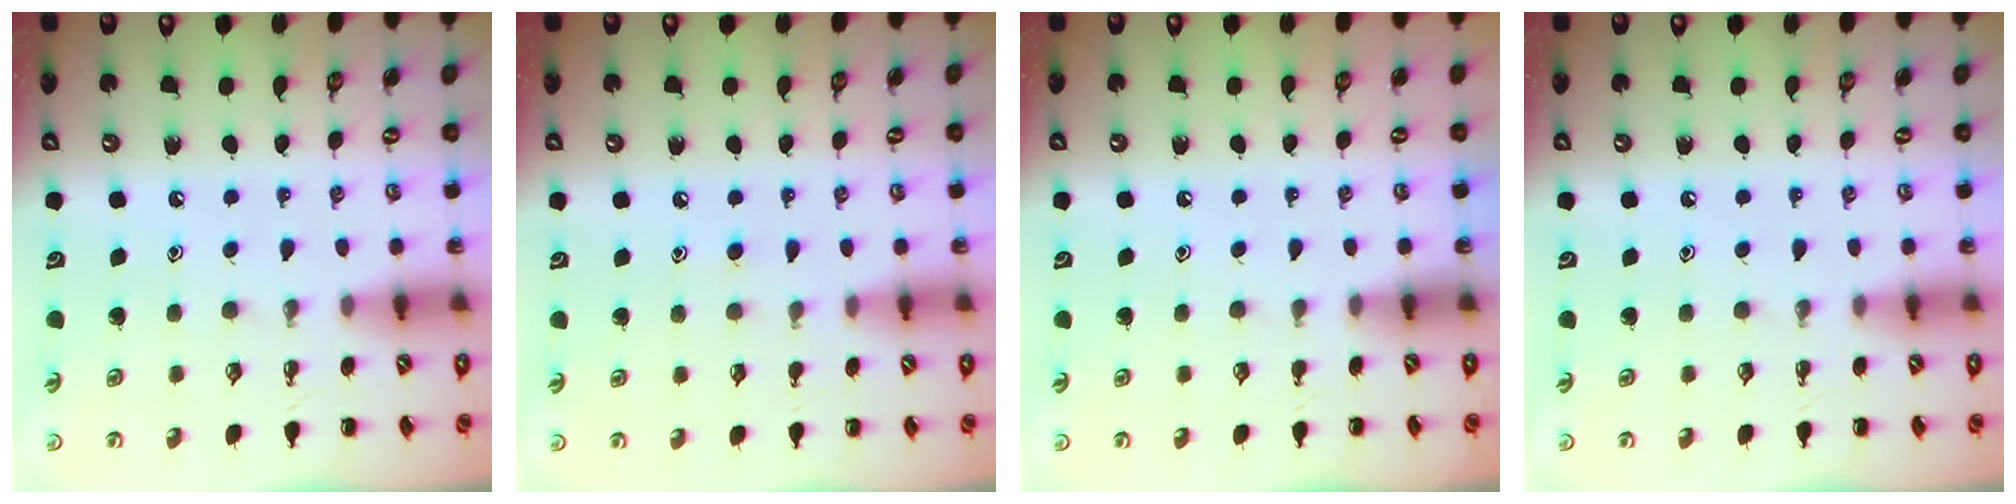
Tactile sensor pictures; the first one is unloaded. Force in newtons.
{"total": 4.6, "press": 4.2, "slide": 1.8}
{"total": 0.9, "press": 0.9, "slide": 0.2}
{"total": 0.0}